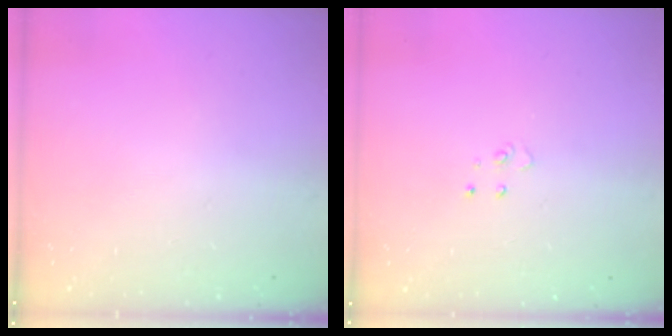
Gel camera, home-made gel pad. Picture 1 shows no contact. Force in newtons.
{"total": 3.6, "press": 3.6, "slide": 0.4}